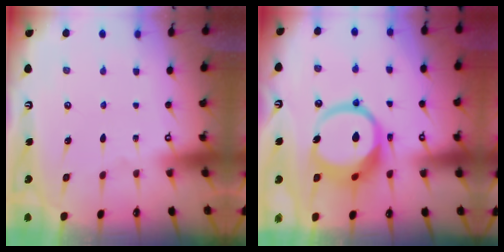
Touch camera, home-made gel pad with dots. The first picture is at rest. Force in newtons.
{"total": 13.1, "press": 12.9, "slide": 1.9}